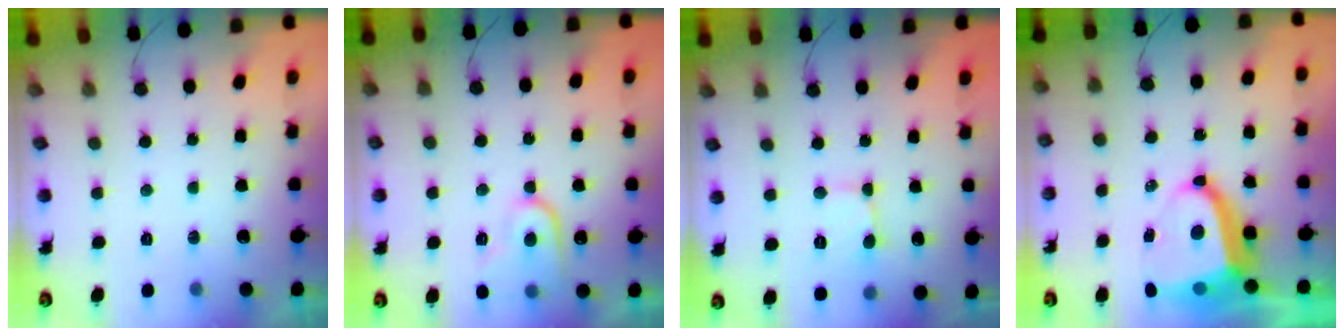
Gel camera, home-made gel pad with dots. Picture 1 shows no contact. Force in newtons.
{"total": 12.0, "press": 11.9, "slide": 0.9}
{"total": 1.8, "press": 1.7, "slide": 0.2}
{"total": 9.4, "press": 9.3, "slide": 1.0}